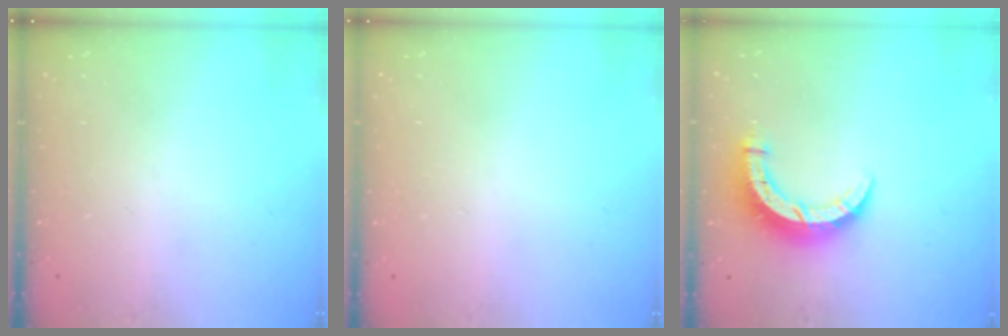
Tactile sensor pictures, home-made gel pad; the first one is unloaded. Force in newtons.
{"total": 2.6, "press": 2.6, "slide": 0.2}
{"total": 8.8, "press": 8.7, "slide": 0.9}